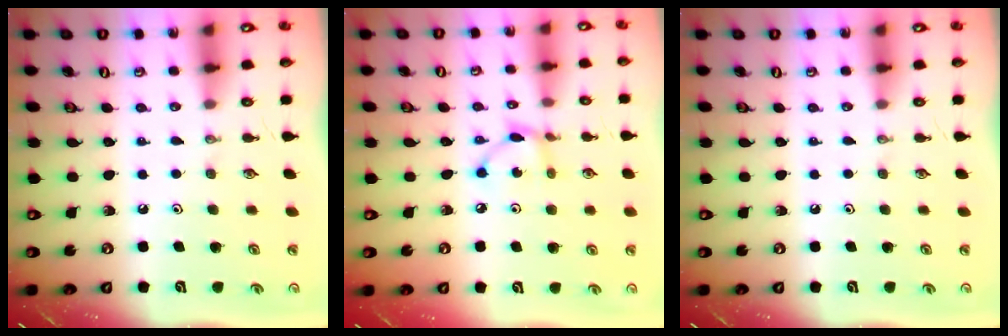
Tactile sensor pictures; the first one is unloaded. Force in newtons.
{"total": 5.4, "press": 5.4, "slide": 0.2}
{"total": 0.0}